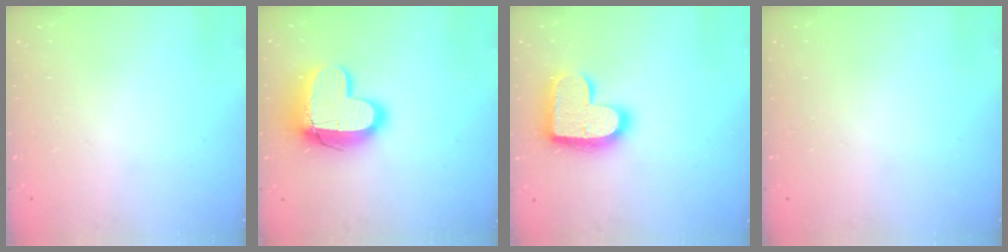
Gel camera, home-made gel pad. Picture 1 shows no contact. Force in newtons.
{"total": 15.2, "press": 15.2, "slide": 1.4}
{"total": 17.6, "press": 17.5, "slide": 1.0}
{"total": 0.0}